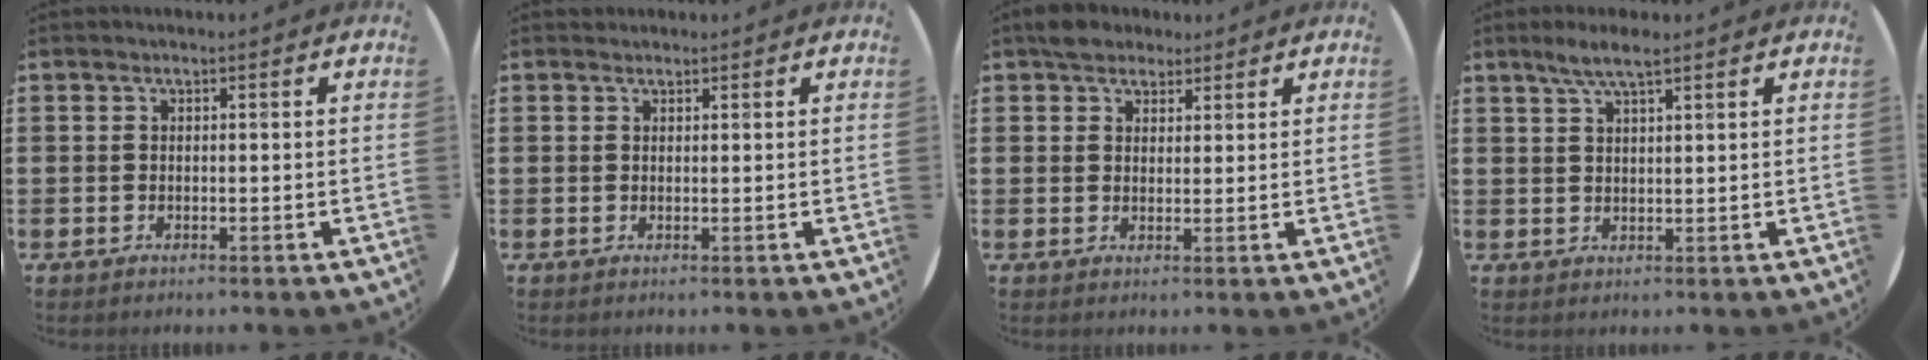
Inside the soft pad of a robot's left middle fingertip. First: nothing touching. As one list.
[{"total": 0.6, "force": [0.5, 0.2, -0.1], "torque": [0.003, 0.004, 0.010]}, {"total": 3.1, "force": [2.6, 1.7, 0.3], "torque": [-0.006, 0.005, 0.050]}, {"total": 3.6, "force": [2.6, 0.5, 2.4], "torque": [-0.052, 0.005, 0.046]}]